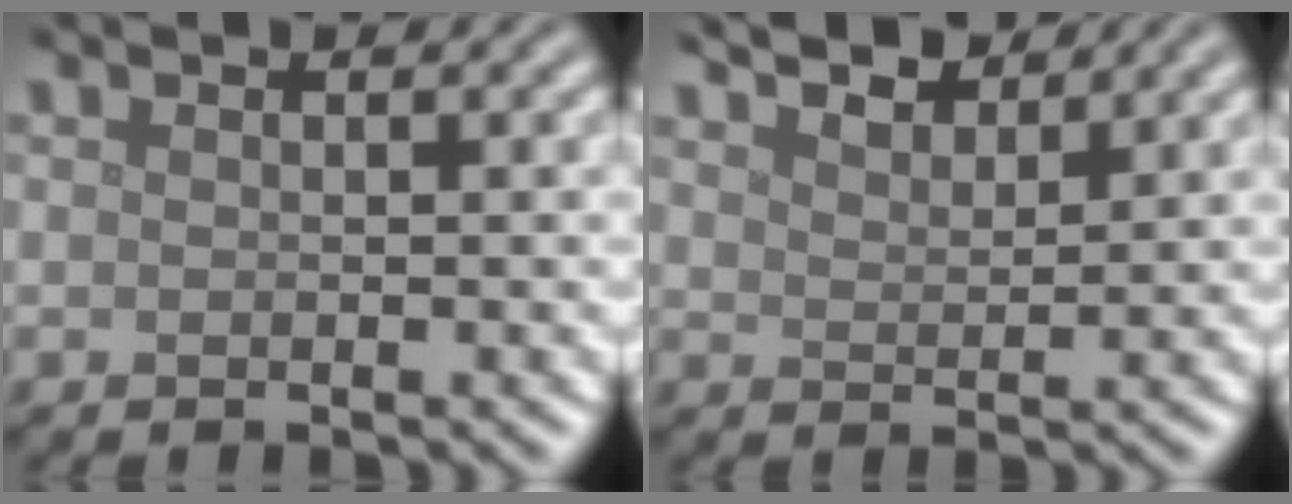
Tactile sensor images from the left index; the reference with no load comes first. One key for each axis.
{"total": 5.3, "fx": 4.7, "fy": 1.5, "fz": 2.0, "tx": -0.035, "ty": 0.008, "tz": 0.063}